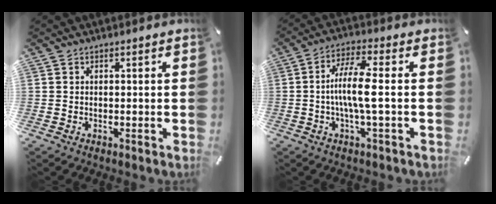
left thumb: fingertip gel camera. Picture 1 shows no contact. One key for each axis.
{"total": 10.0, "fx": -0.6, "fy": 1.7, "fz": 9.8, "tx": -0.195, "ty": -0.003, "tz": -0.018}